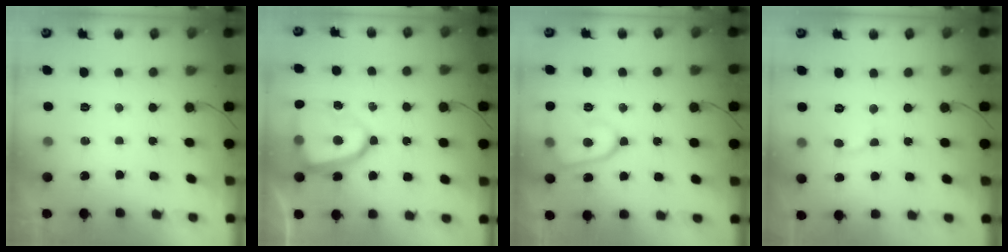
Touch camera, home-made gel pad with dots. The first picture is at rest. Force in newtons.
{"total": 16.0, "press": 15.9, "slide": 1.4}
{"total": 11.3, "press": 11.3, "slide": 1.2}
{"total": 2.7, "press": 2.7, "slide": 0.2}